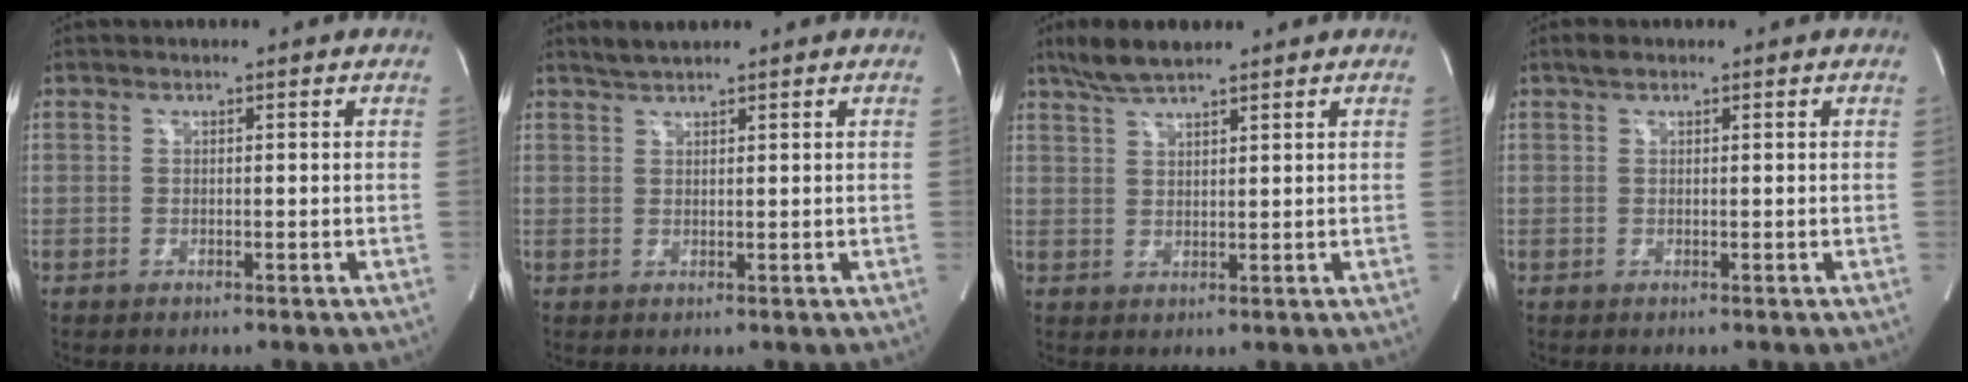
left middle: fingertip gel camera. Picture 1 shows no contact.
{"total": 2.1, "force": [2.0, 0.1, 0.8], "torque": [-0.022, 0.008, 0.040]}
{"total": 5.4, "force": [4.4, 0.8, 2.9], "torque": [-0.069, 0.015, 0.086]}
{"total": 1.2, "force": [0.9, 0.5, 0.6], "torque": [-0.016, 0.012, 0.016]}